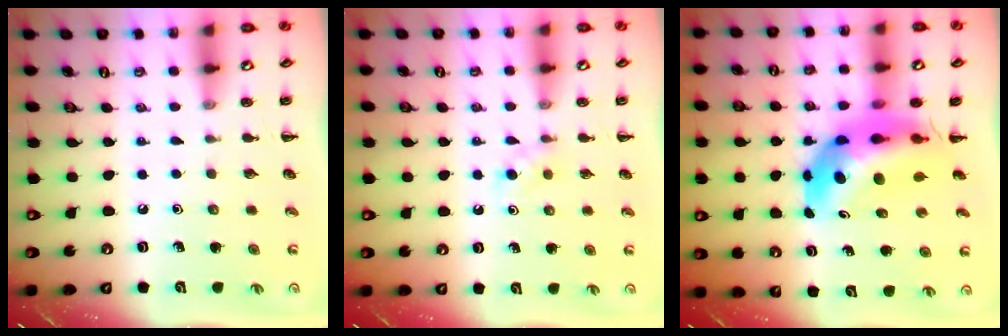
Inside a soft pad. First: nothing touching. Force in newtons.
{"total": 3.6, "press": 3.2, "slide": 1.5}
{"total": 11.3, "press": 10.8, "slide": 3.5}